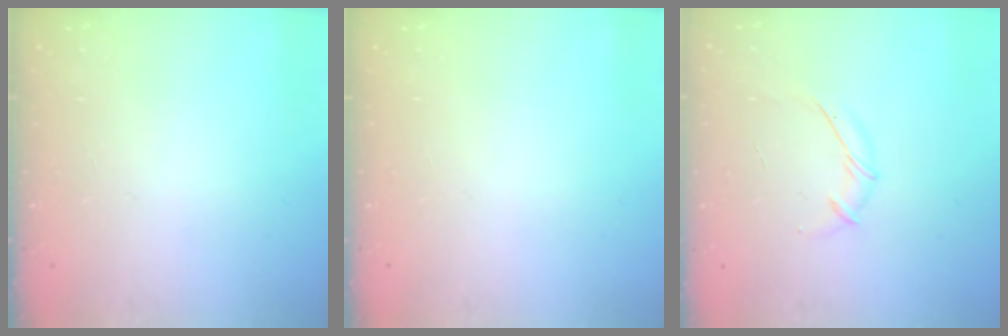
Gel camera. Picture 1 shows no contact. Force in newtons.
{"total": 0.0}
{"total": 6.1, "press": 6.0, "slide": 1.1}